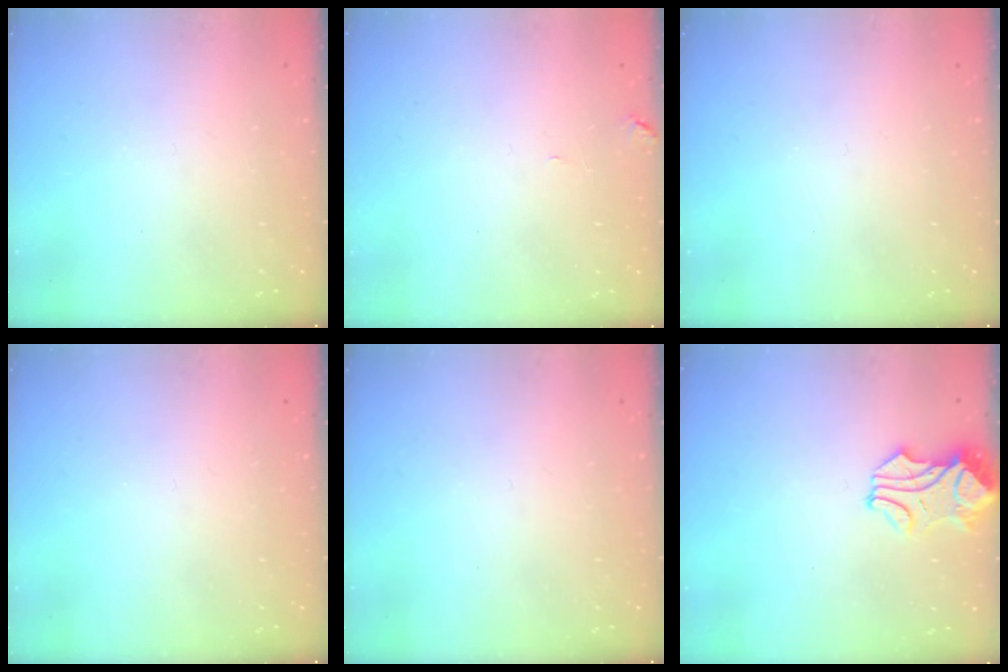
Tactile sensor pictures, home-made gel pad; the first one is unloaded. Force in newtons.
{"total": 0.0}
{"total": 0.0}
{"total": 0.0}
{"total": 0.0}
{"total": 0.9, "press": 0.7, "slide": 0.7}